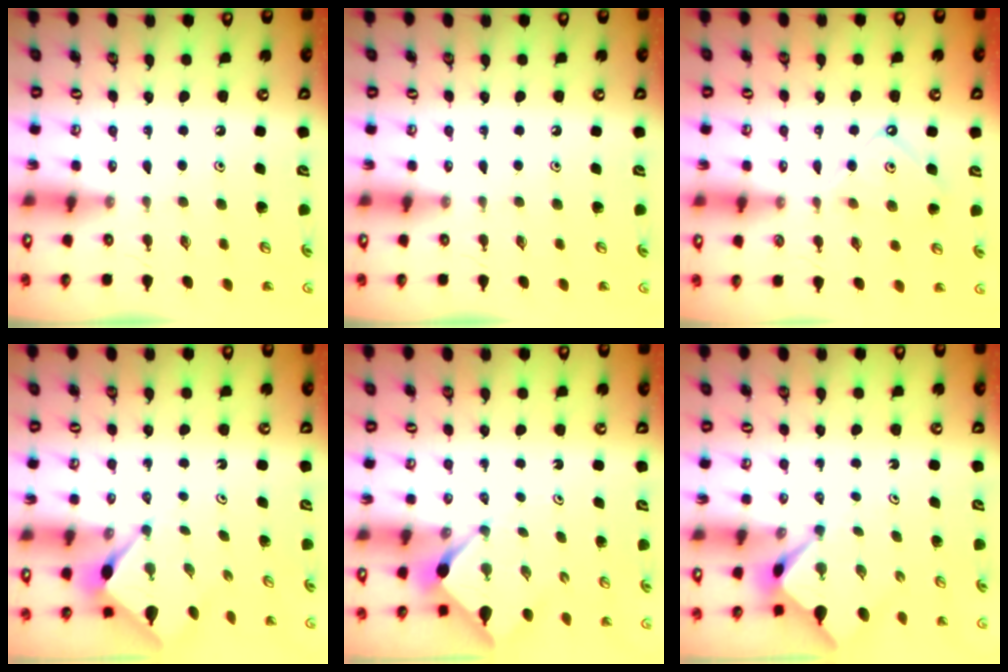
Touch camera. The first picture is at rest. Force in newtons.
{"total": 0.0}
{"total": 7.7, "press": 7.7, "slide": 0.8}
{"total": 3.2, "press": 3.2, "slide": 0.4}
{"total": 2.6, "press": 2.5, "slide": 0.4}
{"total": 2.8, "press": 2.8, "slide": 0.3}